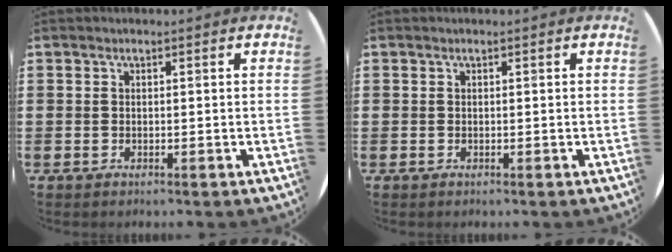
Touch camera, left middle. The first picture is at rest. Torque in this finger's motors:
{"motor_torque": [-0.23, -0.10, -0.01, 0.01]}